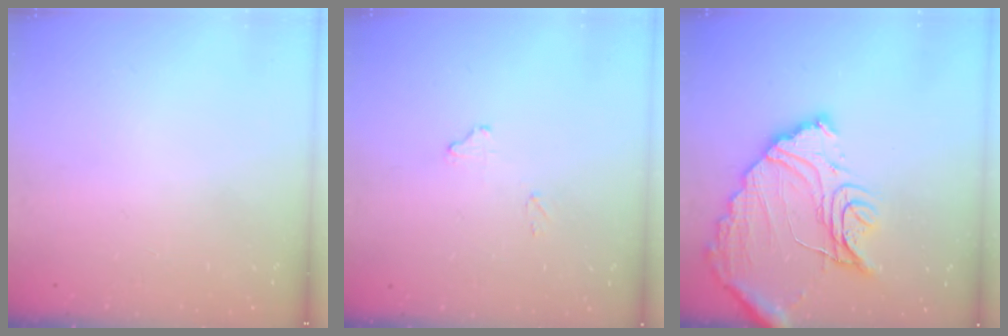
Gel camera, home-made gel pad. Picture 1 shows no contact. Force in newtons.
{"total": 7.9, "press": 7.8, "slide": 0.7}
{"total": 18.9, "press": 18.8, "slide": 1.6}